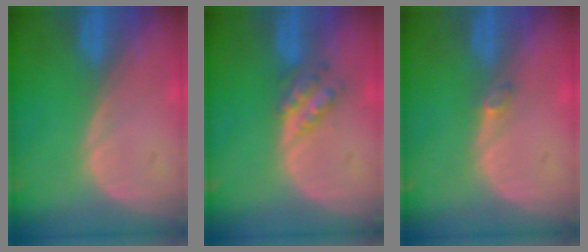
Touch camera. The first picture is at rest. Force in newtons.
{"total": 3.7, "press": 3.7, "slide": 0.3}
{"total": 1.2, "press": 1.2, "slide": 0.2}